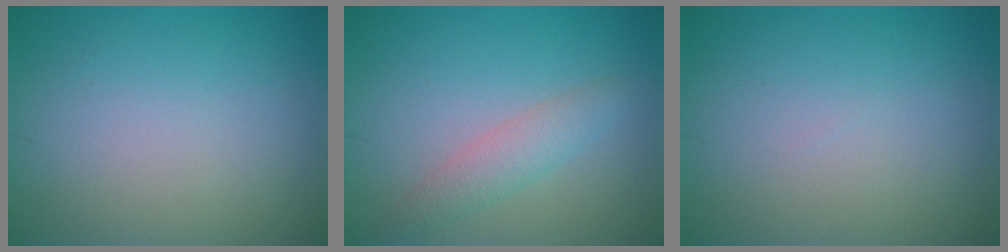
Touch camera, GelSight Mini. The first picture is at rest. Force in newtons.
{"total": 2.3, "press": 2.3, "slide": 0.0}
{"total": 0.0}